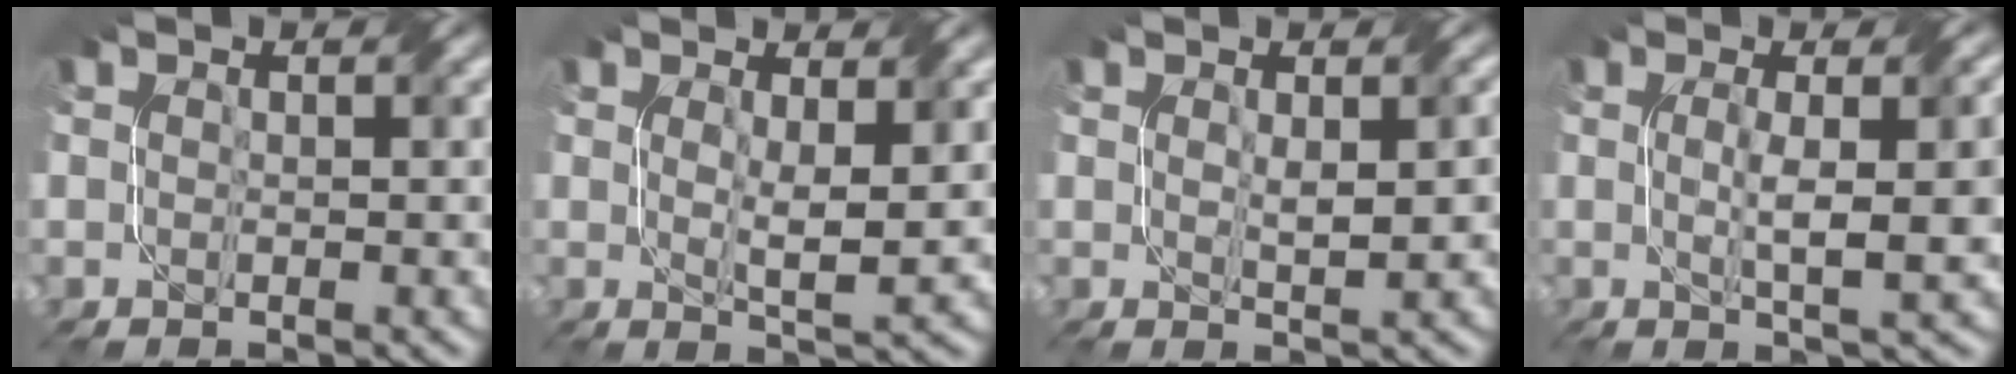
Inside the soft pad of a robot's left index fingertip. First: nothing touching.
{"total": 2.9, "force": [0.8, 0.5, 2.8], "torque": [-0.051, -0.010, 0.017]}
{"total": 2.4, "force": [0.3, 0.7, 2.2], "torque": [-0.042, -0.002, 0.010]}
{"total": 5.3, "force": [0.1, 1.0, 5.2], "torque": [-0.078, 0.002, 0.001]}